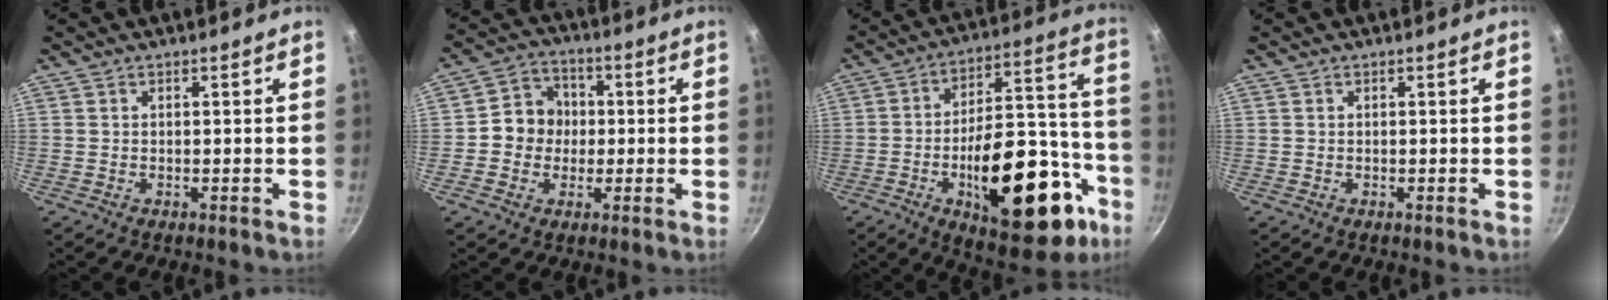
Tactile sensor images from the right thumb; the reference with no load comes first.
{"total": 8.2, "force": [-0.3, 7.5, 3.3], "torque": [-0.015, 0.019, -0.022]}
{"total": 28.2, "force": [-11.0, 13.1, 22.4], "torque": [-0.270, 0.065, -0.146]}
{"total": 0.0}